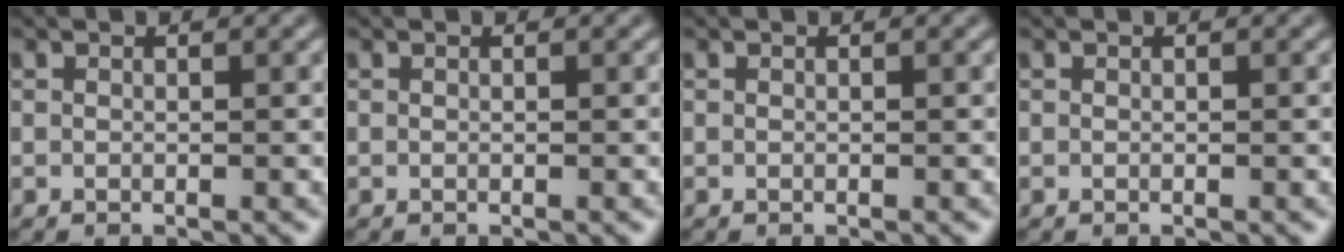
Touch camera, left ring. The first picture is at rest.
{"total": 0.0}
{"total": 0.0}
{"total": 0.0}